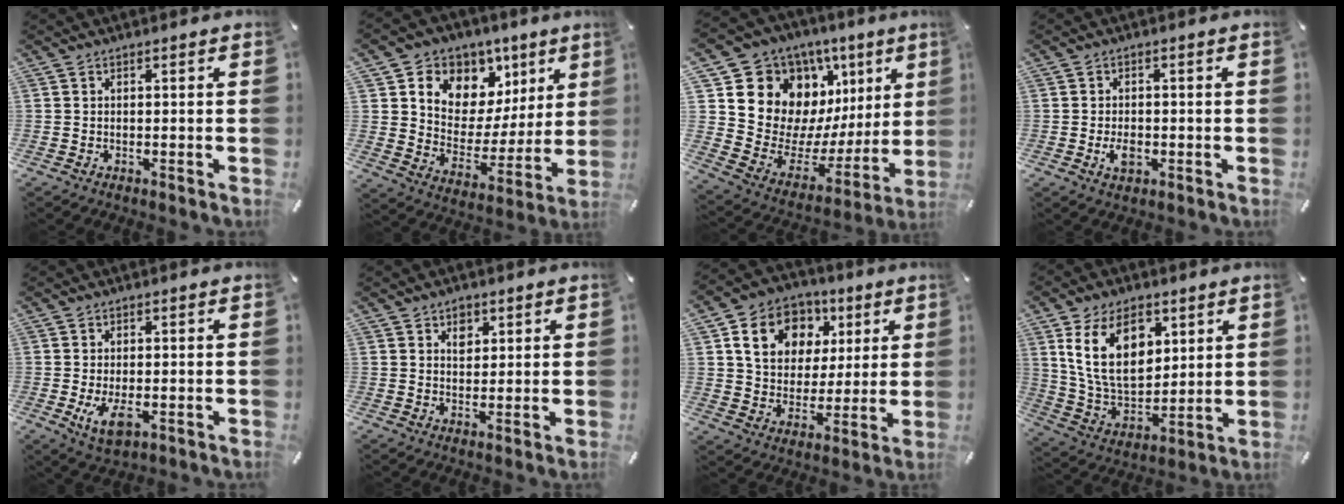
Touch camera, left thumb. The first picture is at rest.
{"total": 9.1, "force": [4.7, 7.7, 1.0], "torque": [-0.017, -0.060, 0.087]}
{"total": 15.8, "force": [7.9, 12.4, 5.6], "torque": [-0.081, -0.088, 0.164]}
{"total": 3.6, "force": [-1.0, 2.3, 2.5], "torque": [-0.058, 0.000, -0.020]}
{"total": 5.6, "force": [-1.3, 2.9, 4.6], "torque": [-0.099, -0.012, -0.025]}
{"total": 3.3, "force": [1.7, 2.6, 1.2], "torque": [-0.003, -0.006, 0.025]}
{"total": 13.7, "force": [5.4, 11.3, 5.6], "torque": [-0.095, -0.009, 0.104]}
{"total": 16.9, "force": [6.9, 11.1, 10.6], "torque": [-0.214, -0.017, 0.125]}